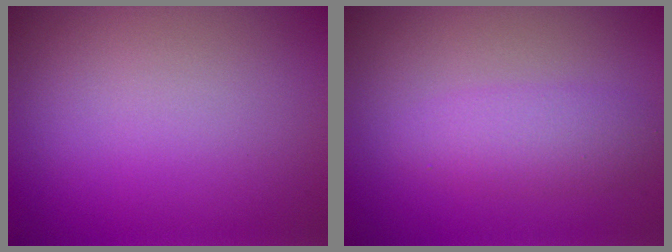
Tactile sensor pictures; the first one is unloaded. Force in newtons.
{"total": 2.8, "press": 2.8, "slide": 0.1}